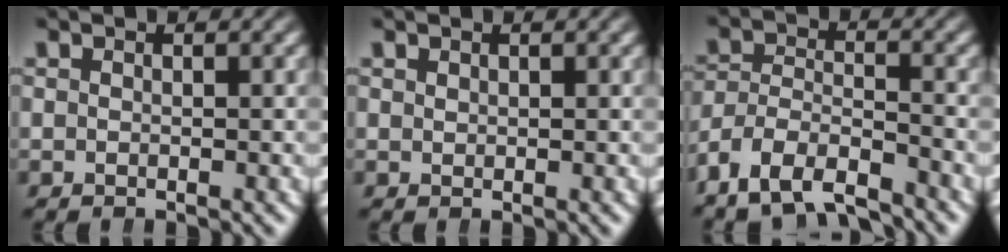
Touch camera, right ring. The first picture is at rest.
{"total": 0.7, "force": [0.5, -0.5, -0.1], "torque": [0.010, -0.002, 0.014]}
{"total": 8.4, "force": [-4.8, 6.2, 3.0], "torque": [-0.083, -0.035, -0.083]}